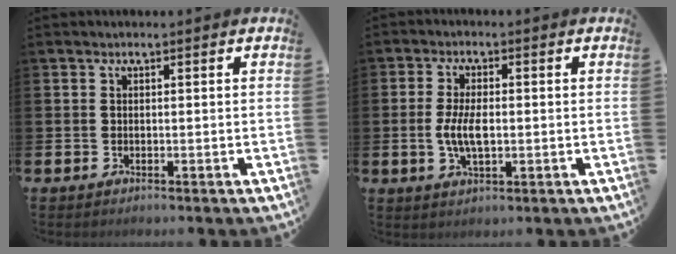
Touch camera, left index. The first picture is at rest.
{"total": 4.9, "force": [-0.2, 2.2, 4.4], "torque": [-0.091, -0.002, -0.011]}